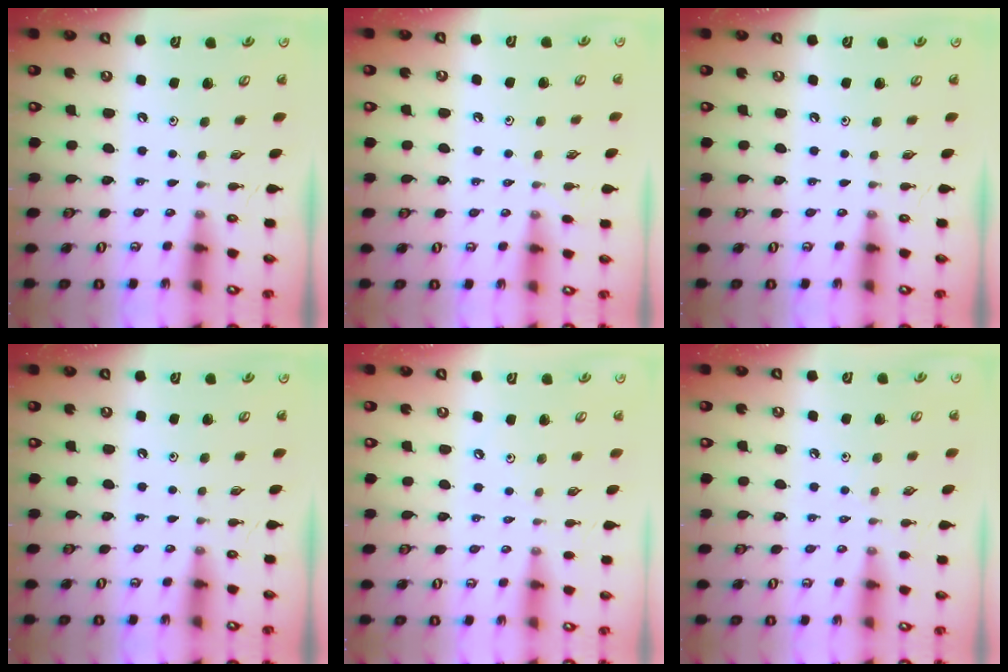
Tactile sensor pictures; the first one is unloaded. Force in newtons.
{"total": 4.0, "press": 3.9, "slide": 0.6}
{"total": 0.0}
{"total": 0.0}
{"total": 1.9, "press": 1.9, "slide": 0.5}
{"total": 2.4, "press": 2.4, "slide": 0.5}